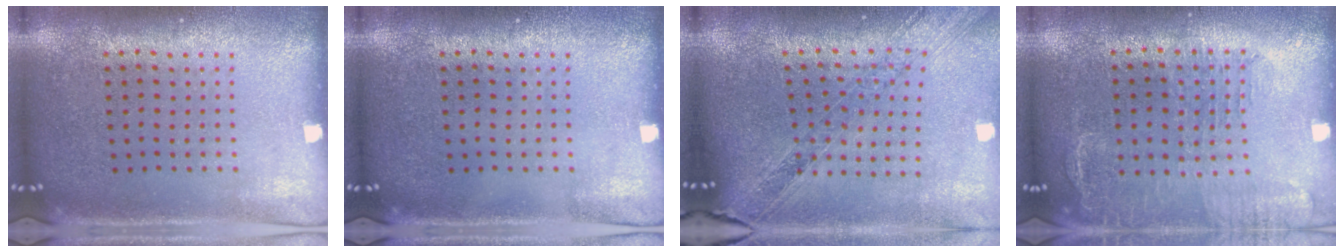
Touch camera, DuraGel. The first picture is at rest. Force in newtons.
{"total": 0.0}
{"total": 1.4, "press": 1.3, "slide": 0.5}
{"total": 1.7, "press": 1.4, "slide": 0.8}